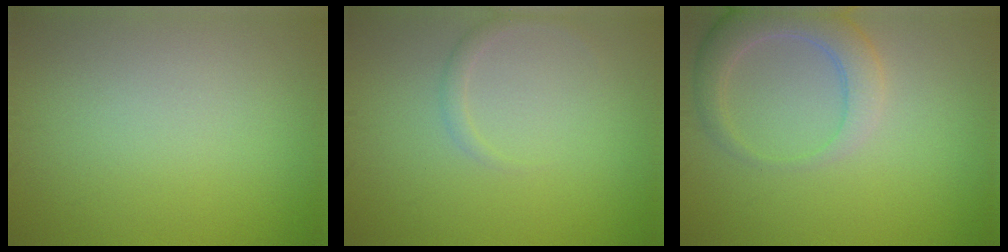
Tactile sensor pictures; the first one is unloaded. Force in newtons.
{"total": 1.2, "press": 1.2, "slide": 0.1}
{"total": 4.3, "press": 4.2, "slide": 0.6}